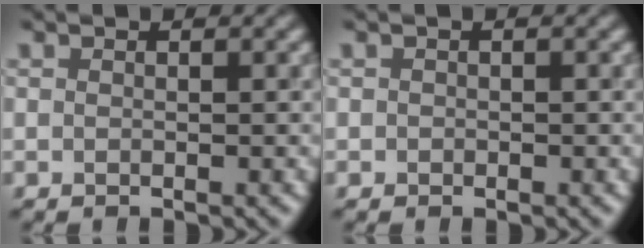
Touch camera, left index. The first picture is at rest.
{"total": 0.6, "force": [-0.2, 0.6, -0.1], "torque": [0.012, -0.003, -0.005]}